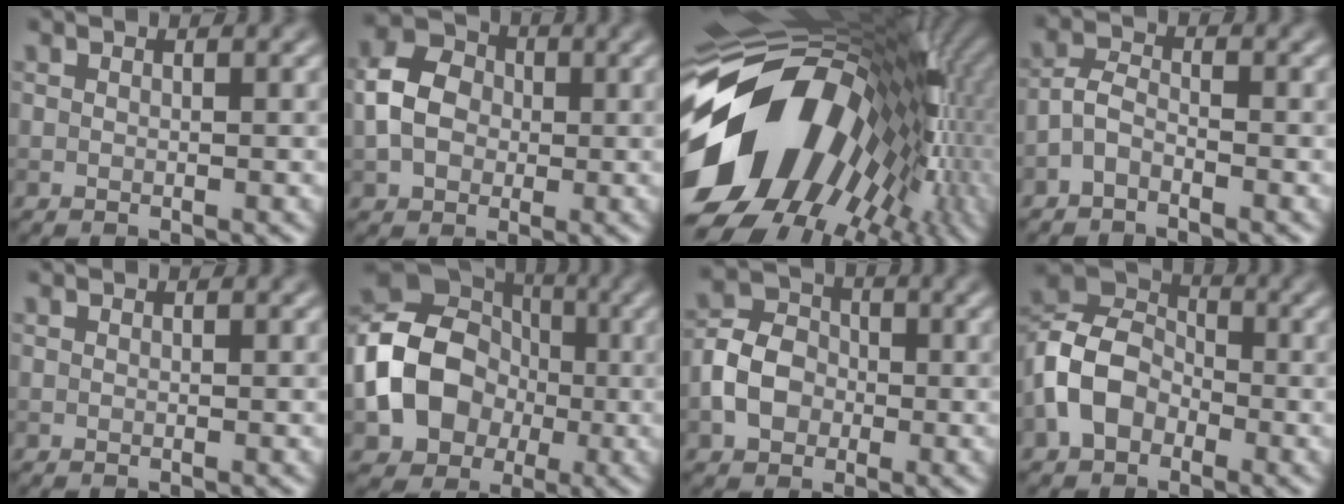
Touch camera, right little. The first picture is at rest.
{"total": 5.3, "force": [0.0, 4.3, 3.1], "torque": [-0.071, 0.013, -0.008]}
{"total": 19.0, "force": [-2.5, 12.9, 13.7], "torque": [-0.243, -0.020, -0.045]}
{"total": 2.0, "force": [-1.4, 0.8, 1.2], "torque": [-0.023, 0.007, -0.035]}
{"total": 0.0}
{"total": 10.6, "force": [-1.7, 8.4, 6.3], "torque": [-0.116, -0.003, -0.042]}
{"total": 4.5, "force": [-1.1, 3.6, 2.5], "torque": [-0.051, 0.008, -0.028]}
{"total": 6.3, "force": [-2.2, 4.7, 3.7], "torque": [-0.079, 0.012, -0.061]}